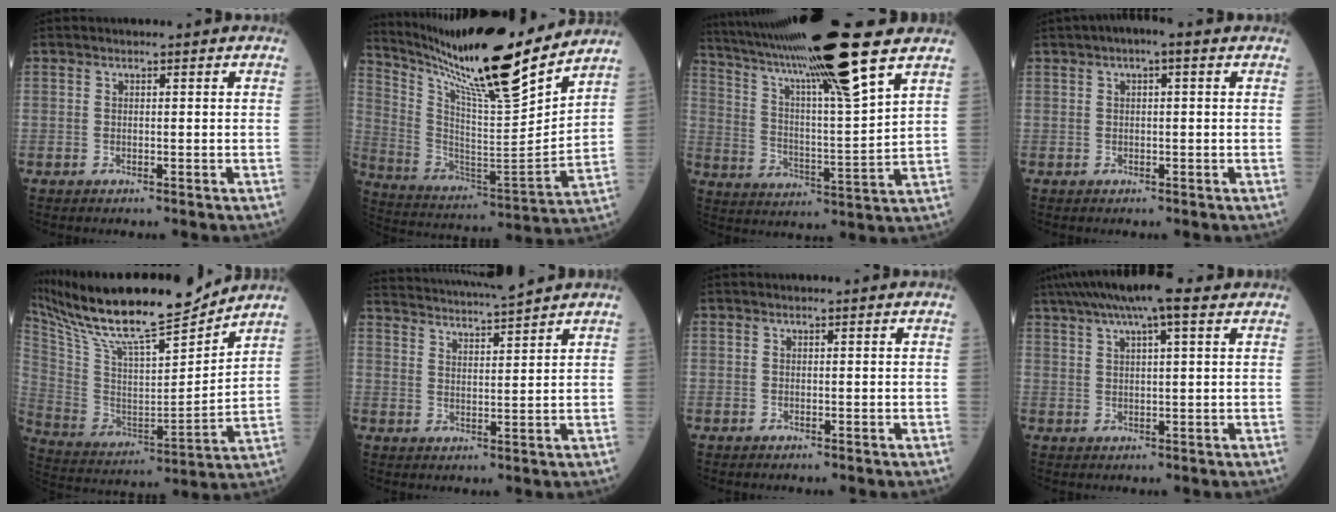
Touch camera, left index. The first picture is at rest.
{"total": 22.6, "force": [18.8, 1.2, 12.4], "torque": [-0.219, -0.028, 0.314]}
{"total": 21.1, "force": [15.5, -0.2, 14.3], "torque": [-0.255, 0.018, 0.260]}
{"total": 3.1, "force": [1.4, 0.7, 2.6], "torque": [-0.041, 0.018, 0.018]}
{"total": 22.4, "force": [19.5, 2.1, 10.6], "torque": [-0.208, -0.008, 0.338]}
{"total": 12.1, "force": [11.6, -0.9, 3.6], "torque": [-0.073, 0.010, 0.181]}
{"total": 0.0}
{"total": 10.4, "force": [7.1, 1.5, 7.5], "torque": [-0.127, 0.042, 0.112]}